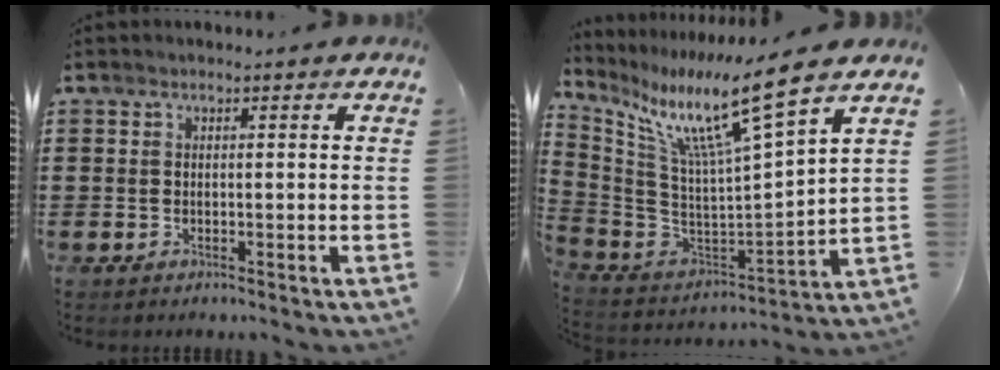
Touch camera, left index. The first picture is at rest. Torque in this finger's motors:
{"motor_torque": [2.14, 0.00, 0.81, 0.21]}